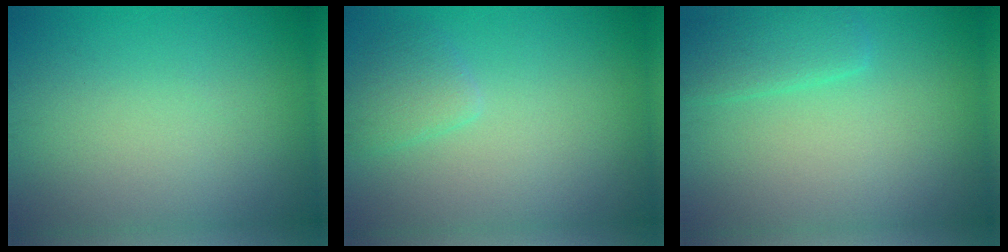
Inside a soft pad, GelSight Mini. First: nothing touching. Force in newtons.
{"total": 1.8, "press": 1.8, "slide": 0.2}
{"total": 2.5, "press": 2.5, "slide": 0.3}